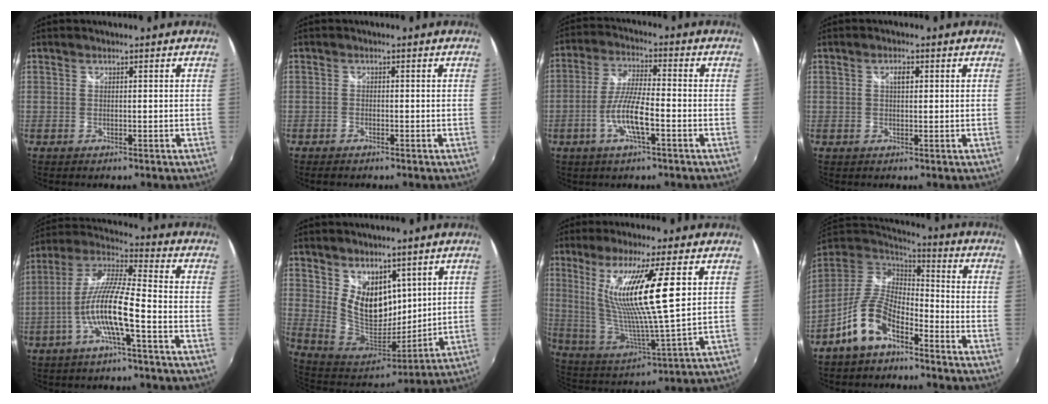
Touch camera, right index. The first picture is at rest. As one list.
[{"total": 1.5, "force": [-1.2, 0.7, 0.5], "torque": [-0.013, -0.005, -0.023]}, {"total": 8.5, "force": [-3.3, 1.5, 7.7], "torque": [-0.159, -0.002, -0.063]}, {"total": 2.0, "force": [0.6, 1.0, 1.6], "torque": [-0.027, 0.006, 0.008]}, {"total": 11.6, "force": [-4.3, 1.0, 10.7], "torque": [-0.214, 0.003, -0.084]}, {"total": 13.3, "force": [6.0, 8.7, 8.0], "torque": [-0.140, -0.009, 0.133]}, {"total": 16.2, "force": [6.3, 0.2, 14.9], "torque": [-0.261, -0.017, 0.129]}, {"total": 11.9, "force": [-7.1, 5.6, 7.8], "torque": [-0.172, 0.011, -0.139]}]